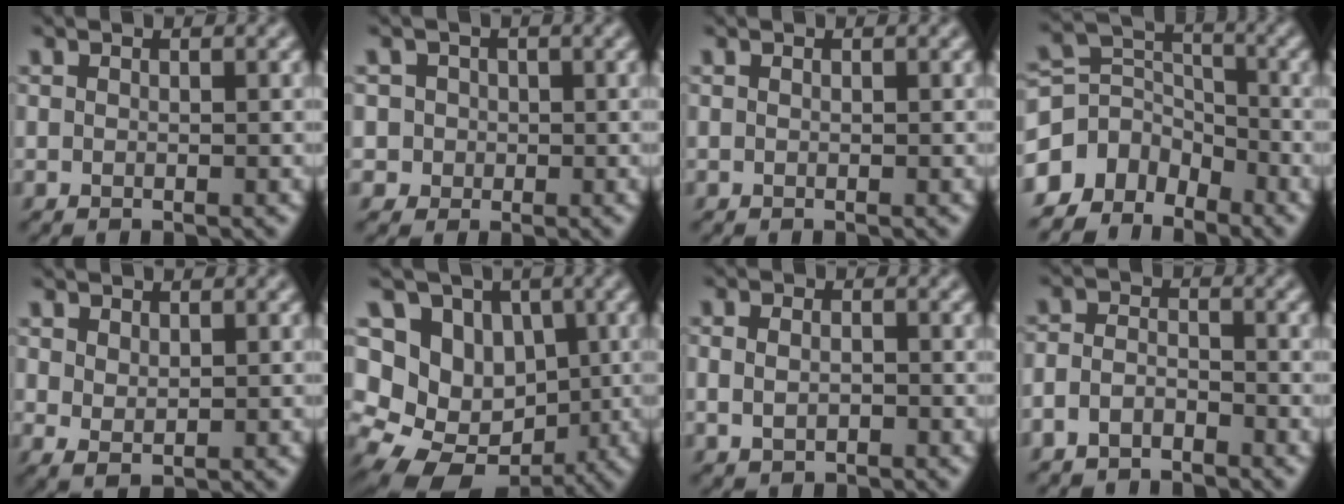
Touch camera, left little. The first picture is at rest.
{"total": 3.8, "force": [0.9, 3.5, 1.0], "torque": [-0.011, 0.024, 0.004]}
{"total": 0.0}
{"total": 5.6, "force": [-4.1, 3.5, 1.5], "torque": [-0.022, 0.010, -0.087]}
{"total": 1.5, "force": [0.6, 0.9, 1.0], "torque": [-0.024, -0.003, 0.017]}
{"total": 11.6, "force": [0.5, 9.7, 6.4], "torque": [-0.084, 0.018, -0.025]}
{"total": 2.0, "force": [-0.3, 1.4, 1.4], "torque": [-0.024, 0.002, -0.002]}
{"total": 2.2, "force": [-1.8, 1.1, 0.7], "torque": [-0.016, 0.005, -0.044]}